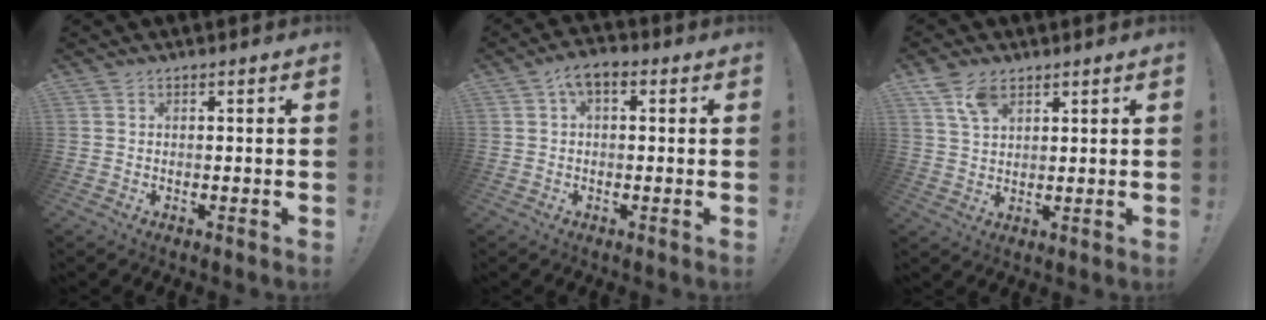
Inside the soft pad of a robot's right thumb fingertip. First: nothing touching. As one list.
[{"total": 4.1, "force": [0.5, 2.3, 3.4], "torque": [-0.057, 0.005, 0.008]}, {"total": 7.2, "force": [4.4, 4.0, 4.1], "torque": [-0.065, -0.014, 0.082]}]